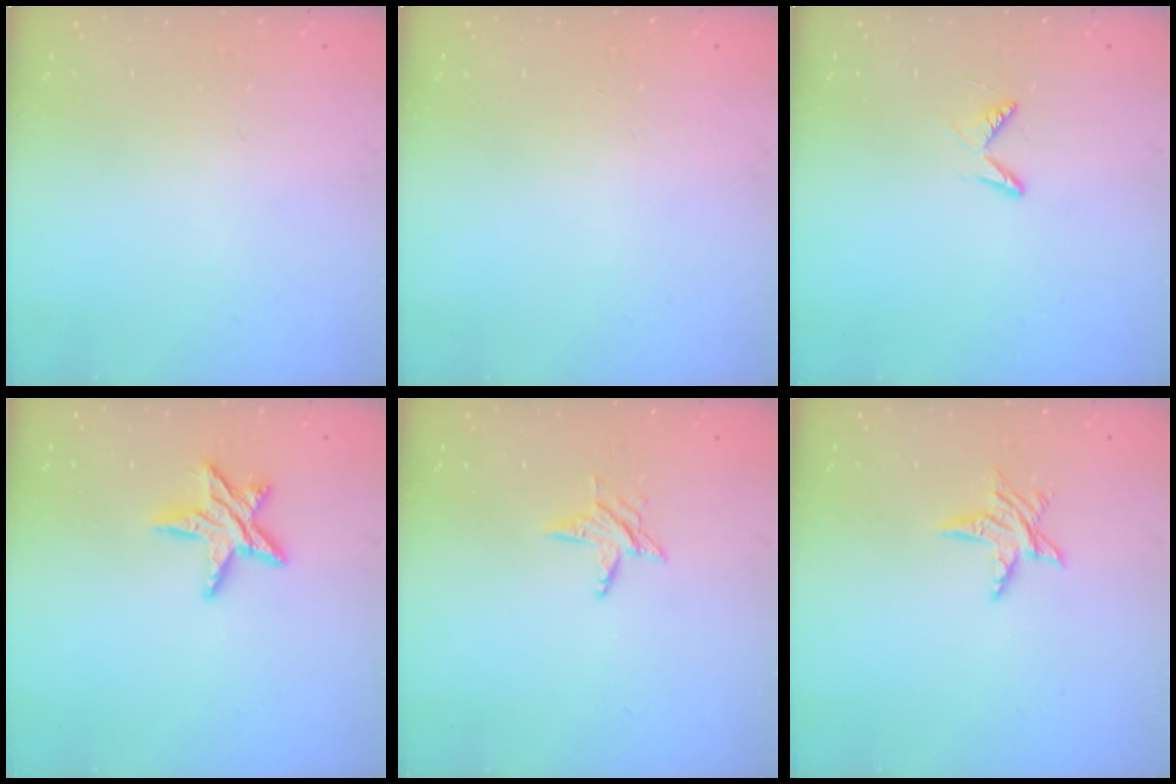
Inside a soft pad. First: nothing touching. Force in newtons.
{"total": 0.0}
{"total": 4.8, "press": 4.8, "slide": 0.4}
{"total": 10.2, "press": 10.2, "slide": 0.9}
{"total": 5.0, "press": 5.0, "slide": 0.6}
{"total": 6.3, "press": 6.3, "slide": 0.3}